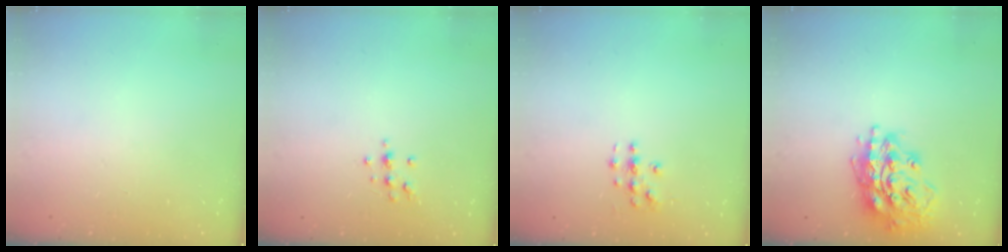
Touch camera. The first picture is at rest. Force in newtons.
{"total": 6.8, "press": 6.8, "slide": 0.6}
{"total": 3.3, "press": 3.3, "slide": 0.2}
{"total": 17.5, "press": 17.5, "slide": 0.9}